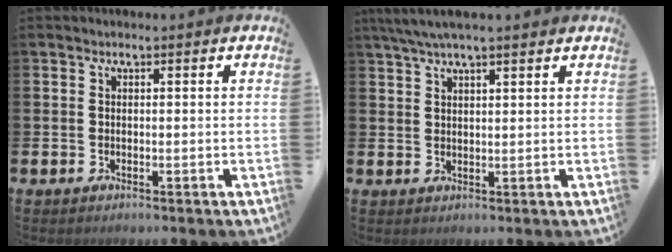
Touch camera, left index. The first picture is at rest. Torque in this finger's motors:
{"motor_torque": [1.03, -1.11, 0.81, 0.21]}